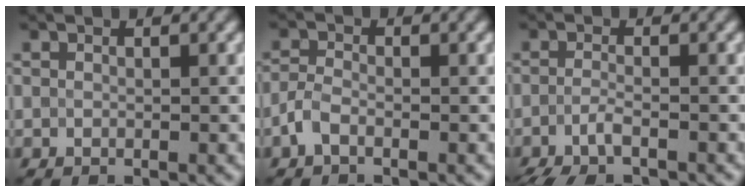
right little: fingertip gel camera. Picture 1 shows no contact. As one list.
[{"total": 1.7, "force": [-1.1, 0.8, 1.1], "torque": [-0.024, 0.003, -0.028]}, {"total": 3.0, "force": [-2.2, 0.7, 2.0], "torque": [-0.043, -0.008, -0.051]}]